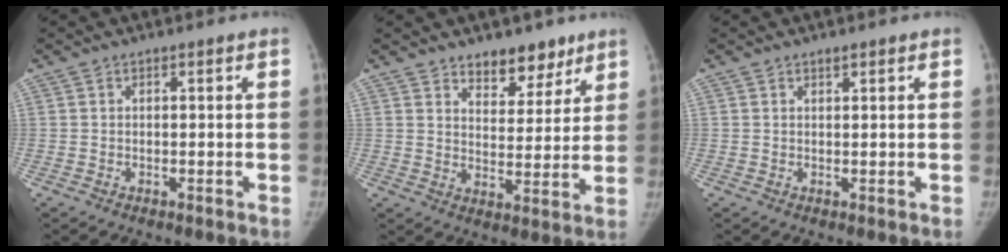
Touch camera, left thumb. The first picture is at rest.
{"total": 8.7, "force": [6.4, 4.7, 3.6], "torque": [-0.012, -0.041, 0.099]}
{"total": 0.8, "force": [0.7, 0.3, 0.3], "torque": [-0.004, -0.005, 0.011]}